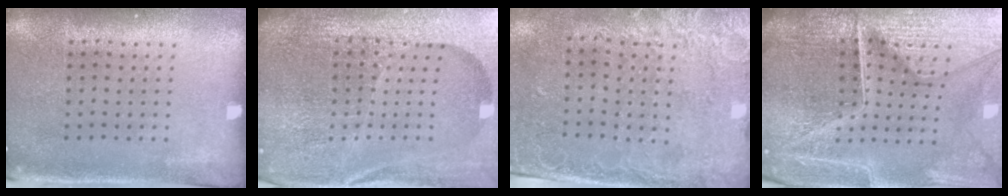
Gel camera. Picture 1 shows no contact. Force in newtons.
{"total": 6.5, "press": 5.7, "slide": 3.2}
{"total": 2.5, "press": 1.9, "slide": 1.6}
{"total": 6.9, "press": 6.1, "slide": 3.2}